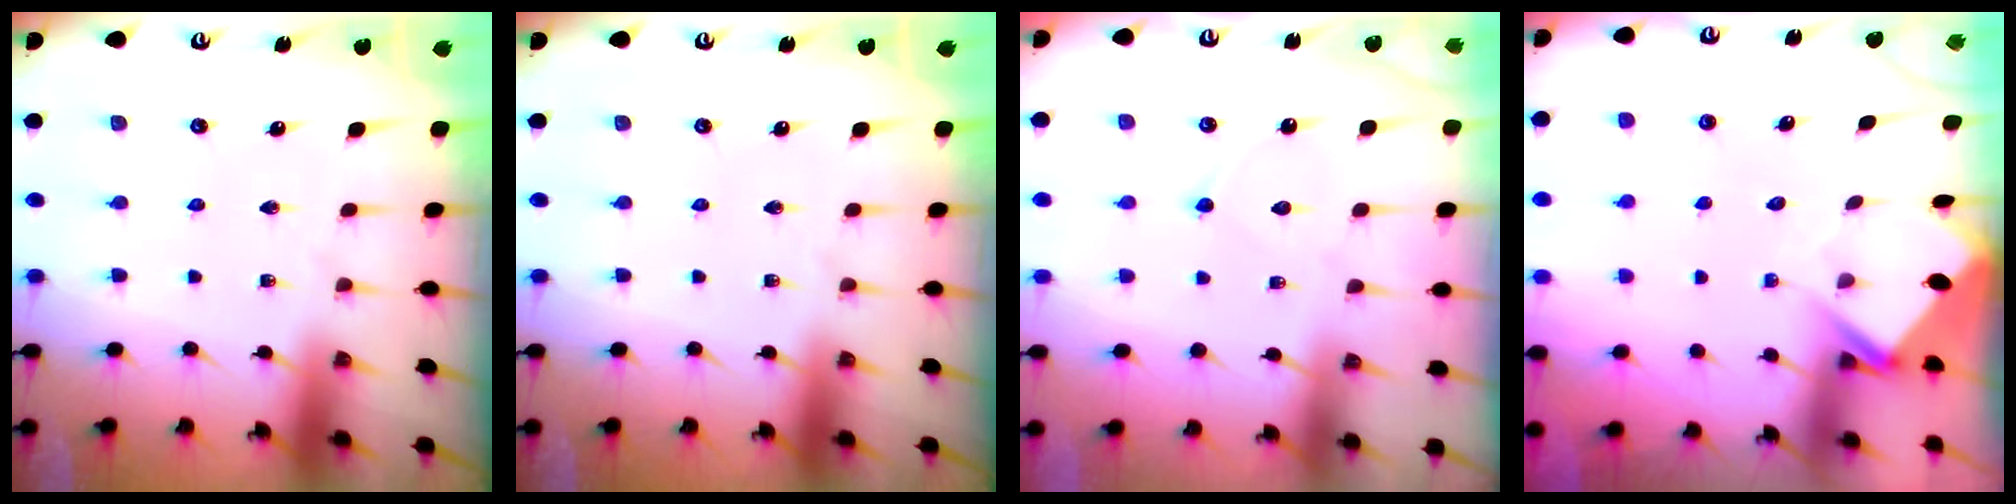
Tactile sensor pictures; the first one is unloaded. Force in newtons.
{"total": 0.0}
{"total": 4.4, "press": 4.4, "slide": 0.5}
{"total": 4.5, "press": 4.4, "slide": 0.4}